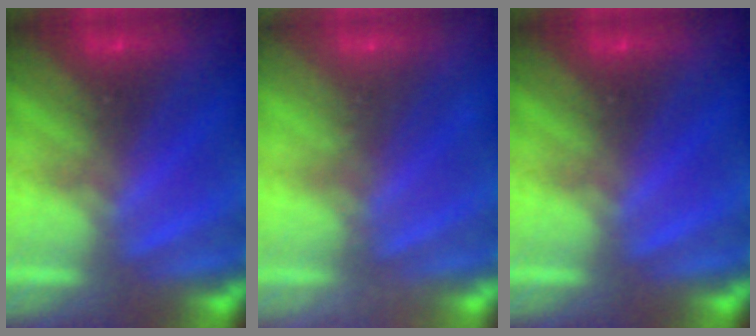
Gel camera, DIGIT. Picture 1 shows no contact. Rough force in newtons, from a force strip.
{"total": 2.1}
{"total": 0.0}